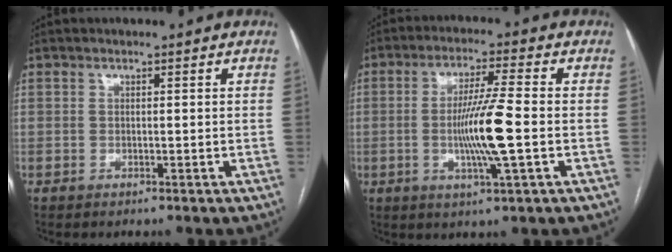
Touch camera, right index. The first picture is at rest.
{"total": 9.4, "force": [-1.4, -0.3, 9.3], "torque": [-0.177, -0.007, -0.028]}